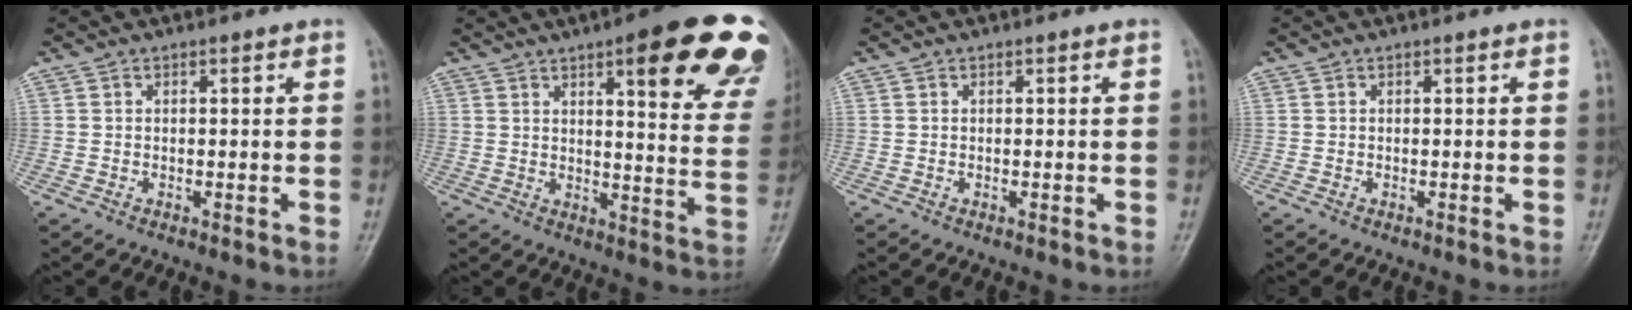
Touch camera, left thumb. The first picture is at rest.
{"total": 21.9, "force": [12.1, 5.6, 17.4], "torque": [-0.180, -0.041, 0.141]}
{"total": 0.0}
{"total": 0.0}